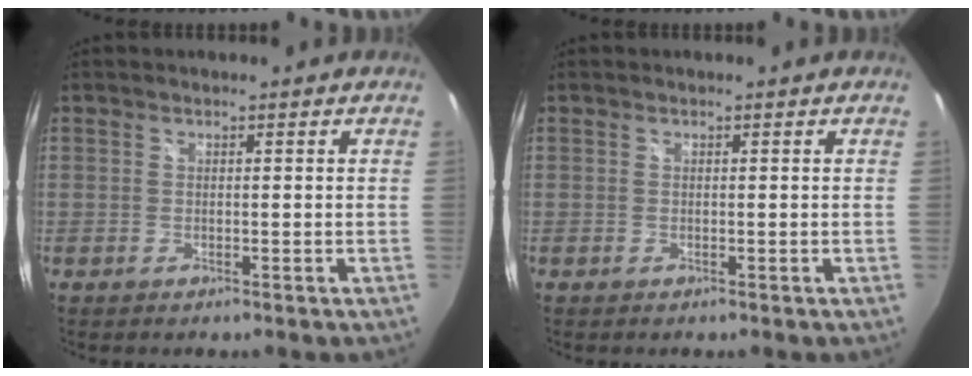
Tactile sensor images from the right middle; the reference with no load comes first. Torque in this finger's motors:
{"motor_torque": [0.05, -0.28, 0.05, 0.00]}